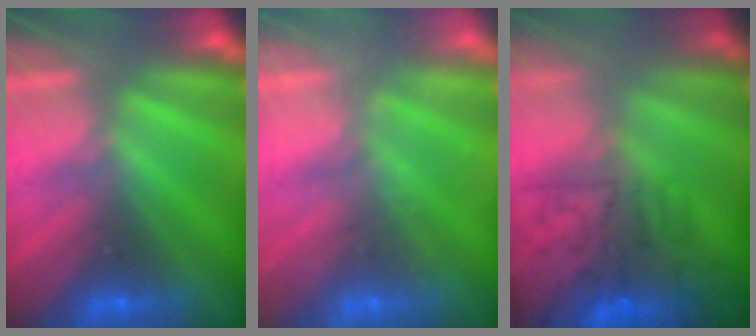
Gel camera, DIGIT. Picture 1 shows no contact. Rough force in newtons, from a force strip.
{"total": 1.9}
{"total": 10.1}